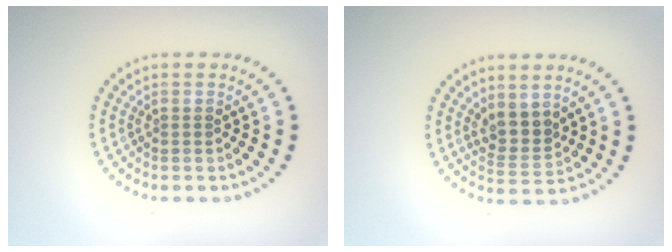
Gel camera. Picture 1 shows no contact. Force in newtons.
{"total": 2.6, "press": 2.1, "slide": 1.5}